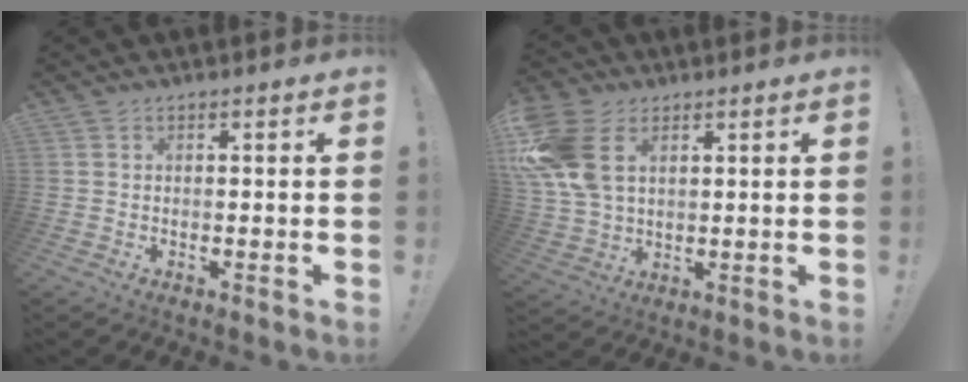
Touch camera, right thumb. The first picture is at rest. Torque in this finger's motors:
{"motor_torque": [0.55, 1.72, 1.46, 0.34, 0.19]}